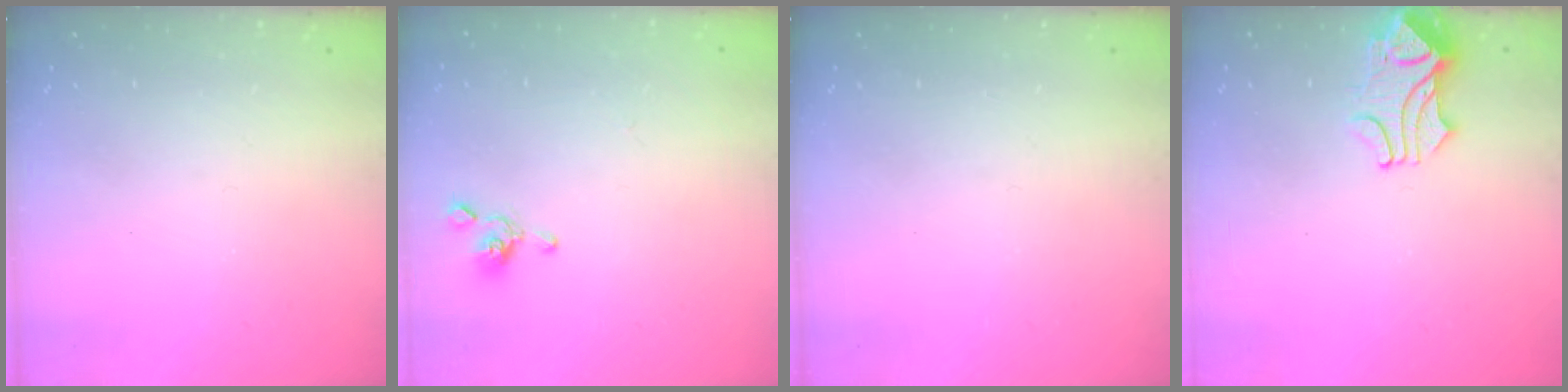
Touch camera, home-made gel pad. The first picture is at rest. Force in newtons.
{"total": 2.2, "press": 2.0, "slide": 0.8}
{"total": 0.0}
{"total": 2.3, "press": 2.3, "slide": 0.5}